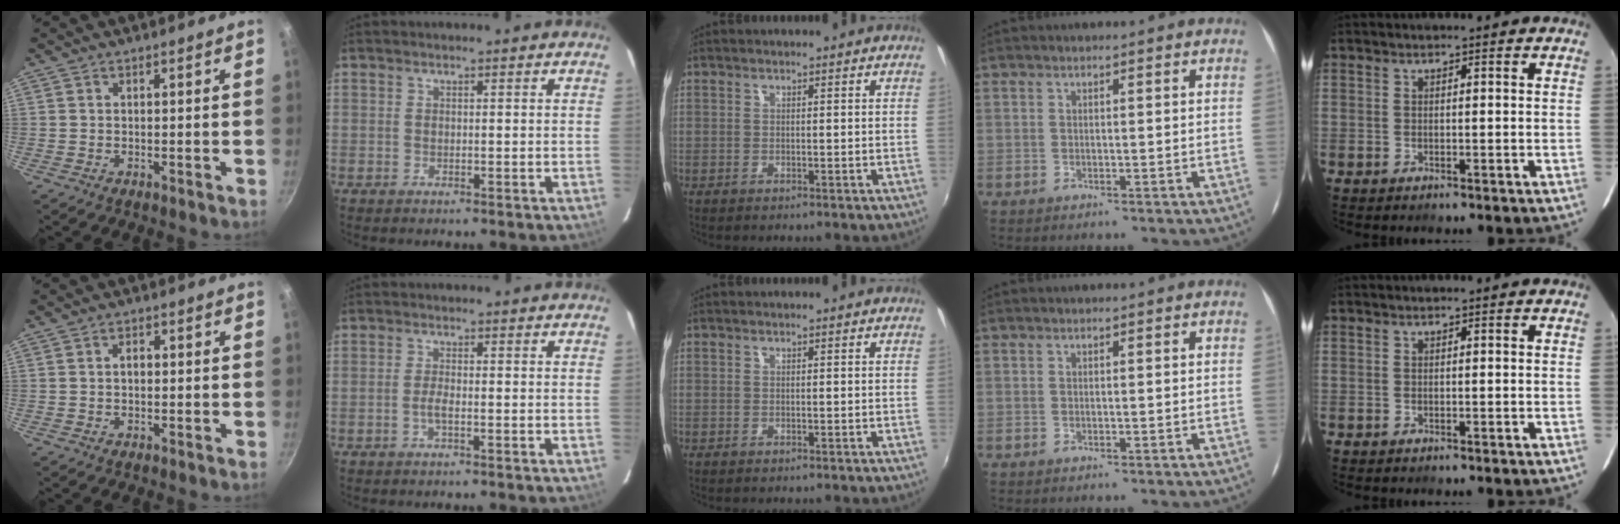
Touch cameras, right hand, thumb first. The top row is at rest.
{"thumb": {"total": 1.8, "force": [0.1, 1.2, 1.4], "torque": [-0.019, 0.008, 0.000]}, "index": {"total": 2.1, "force": [-0.9, 0.3, 1.9], "torque": [-0.039, 0.000, -0.019]}}